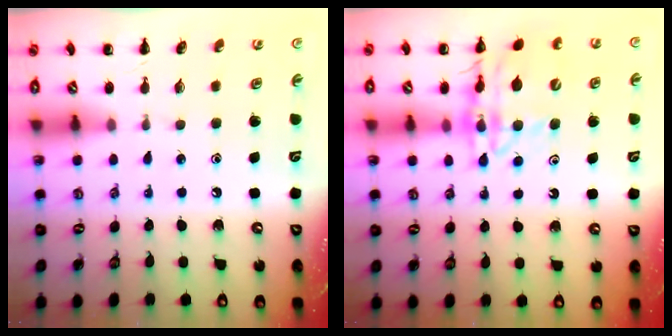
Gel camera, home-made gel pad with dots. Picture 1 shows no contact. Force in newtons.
{"total": 14.9, "press": 14.7, "slide": 2.4}